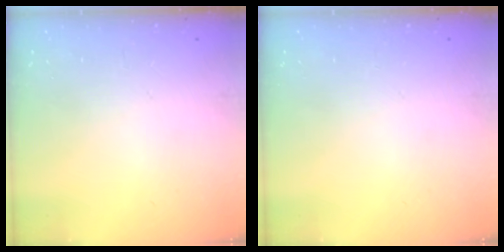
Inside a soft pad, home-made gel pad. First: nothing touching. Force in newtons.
{"total": 0.0}